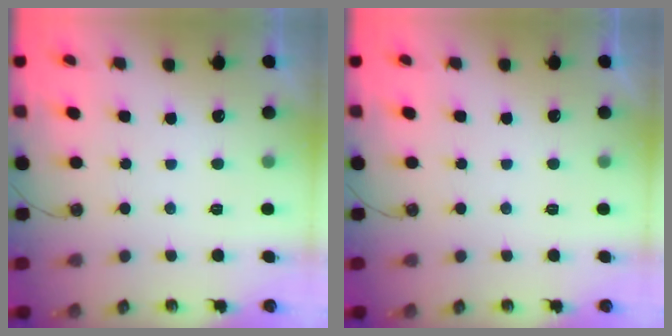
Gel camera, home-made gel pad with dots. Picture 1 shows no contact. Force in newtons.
{"total": 0.0}